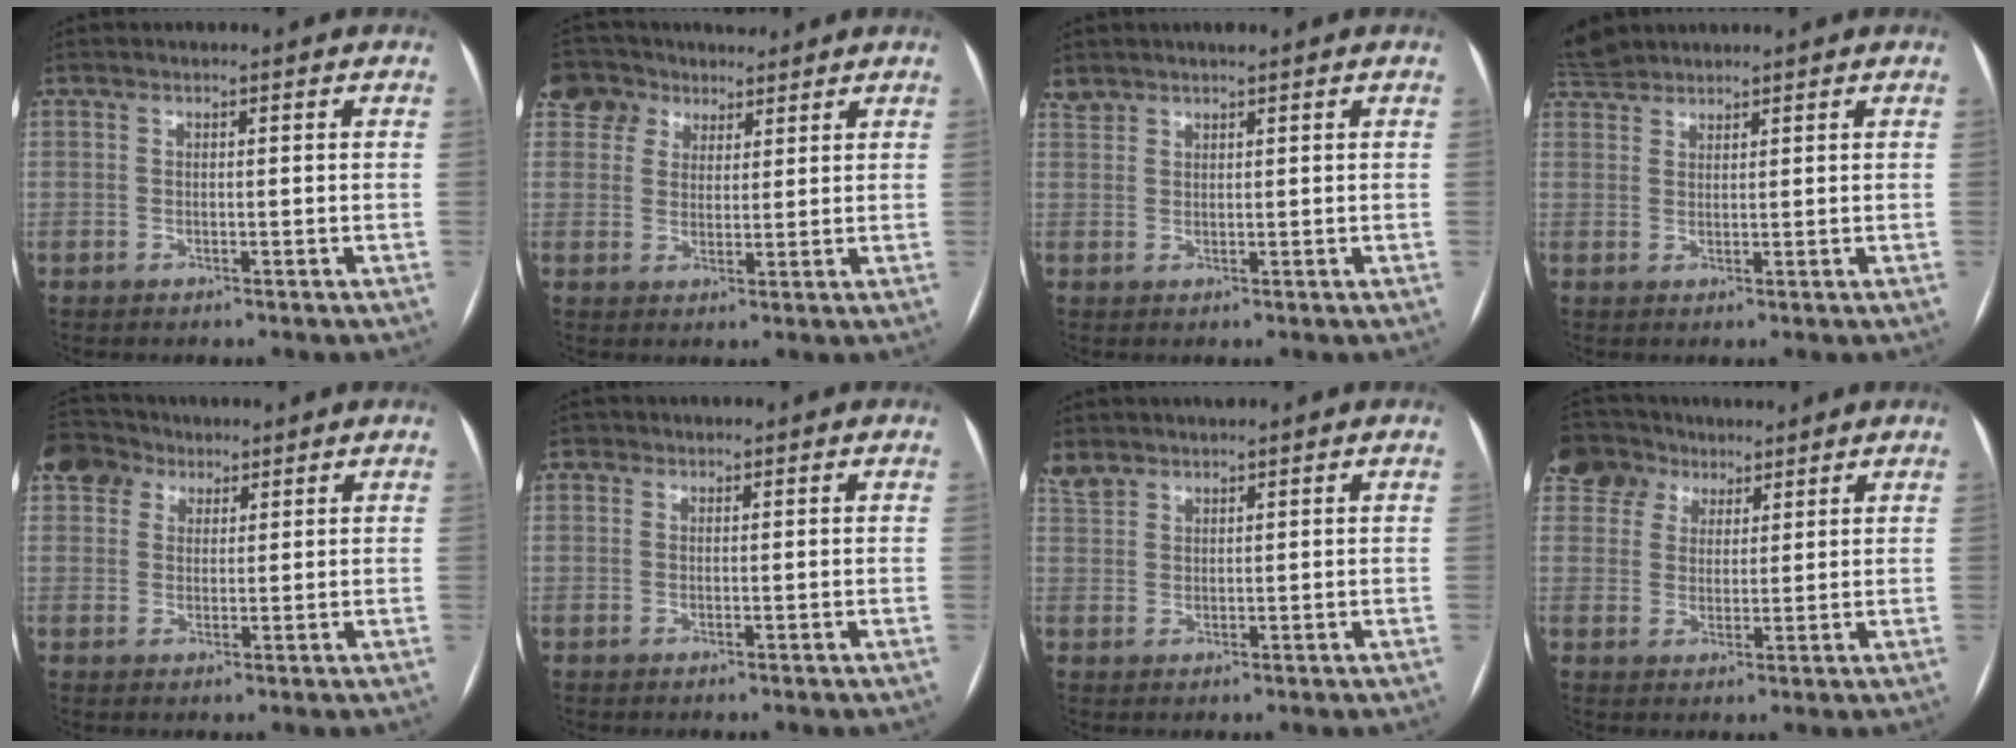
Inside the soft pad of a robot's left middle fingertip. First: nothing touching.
{"total": 7.1, "force": [4.7, 5.2, 0.7], "torque": [-0.021, 0.032, 0.089]}
{"total": 2.1, "force": [1.9, 0.6, 0.5], "torque": [-0.011, 0.010, 0.036]}
{"total": 3.8, "force": [3.6, 0.9, 0.2], "torque": [-0.013, 0.024, 0.073]}
{"total": 5.7, "force": [4.0, 4.0, 1.2], "torque": [-0.035, 0.028, 0.078]}
{"total": 0.7, "force": [0.3, 0.6, 0.0], "torque": [0.004, 0.000, 0.002]}
{"total": 3.8, "force": [3.3, 1.5, 0.9], "torque": [-0.023, 0.016, 0.067]}
{"total": 8.0, "force": [5.7, 5.6, 1.0], "torque": [-0.026, 0.031, 0.107]}